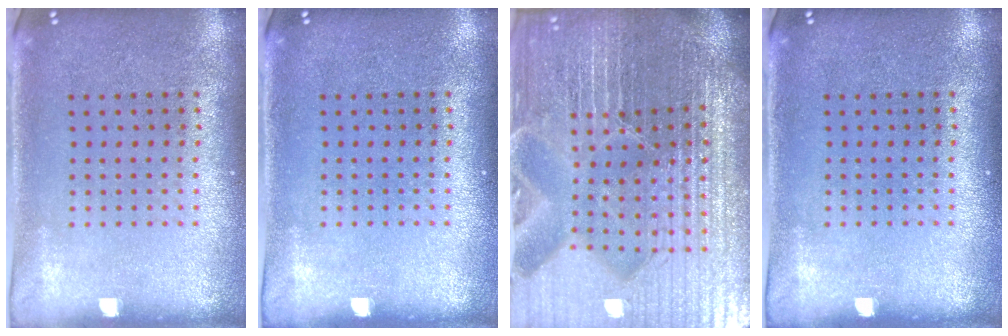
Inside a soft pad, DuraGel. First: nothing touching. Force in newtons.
{"total": 0.0}
{"total": 6.7, "press": 6.0, "slide": 3.1}
{"total": 0.0}